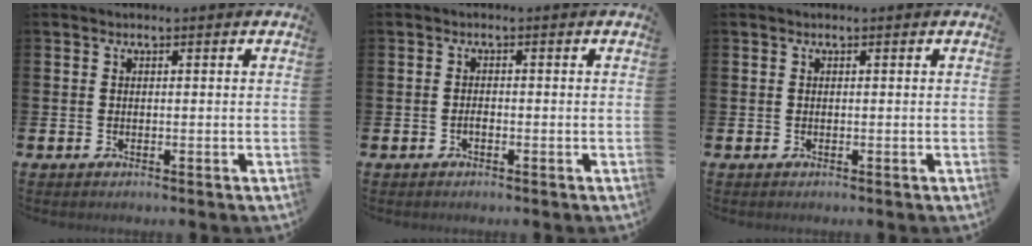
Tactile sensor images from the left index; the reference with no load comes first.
{"total": 0.9, "force": [-0.6, 0.3, 0.6], "torque": [-0.020, 0.002, -0.010]}
{"total": 0.0}